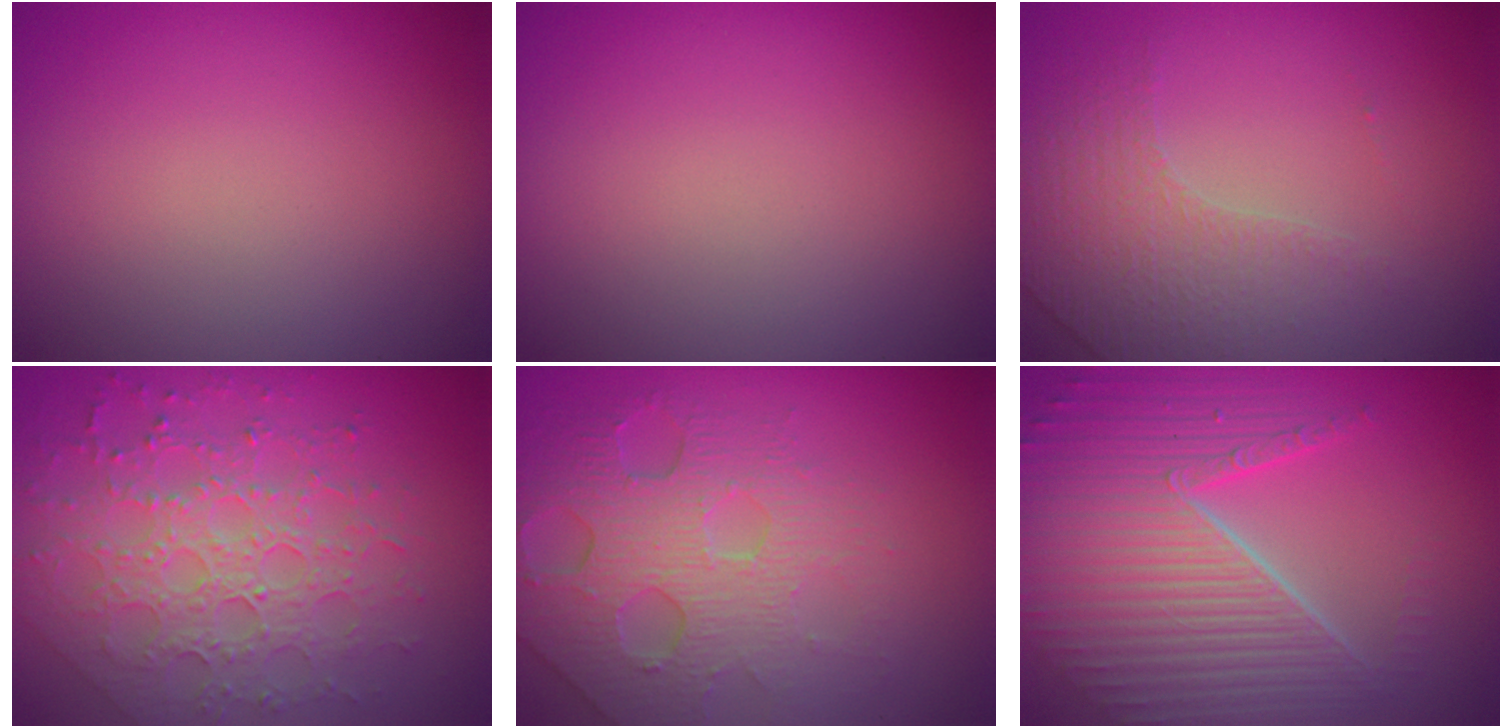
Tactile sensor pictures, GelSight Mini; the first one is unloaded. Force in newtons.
{"total": 0.0}
{"total": 4.4, "press": 2.8, "slide": 3.3}
{"total": 7.7, "press": 5.5, "slide": 5.4}
{"total": 6.8, "press": 4.9, "slide": 4.7}
{"total": 9.5, "press": 6.0, "slide": 7.4}